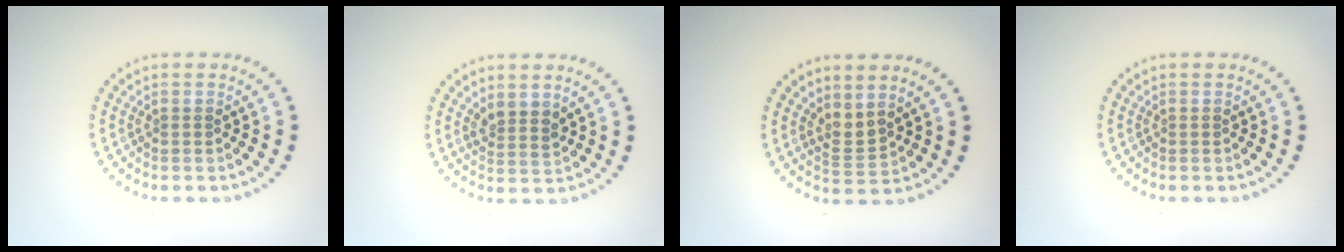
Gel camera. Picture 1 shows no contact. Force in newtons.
{"total": 2.0, "press": 1.6, "slide": 1.1}
{"total": 1.8, "press": 1.2, "slide": 1.3}
{"total": 0.0}